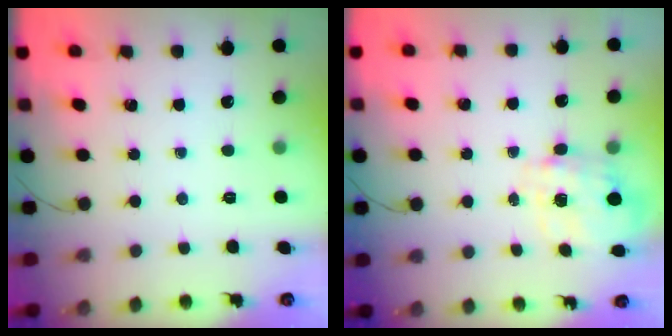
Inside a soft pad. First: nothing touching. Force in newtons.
{"total": 3.6, "press": 3.5, "slide": 1.0}